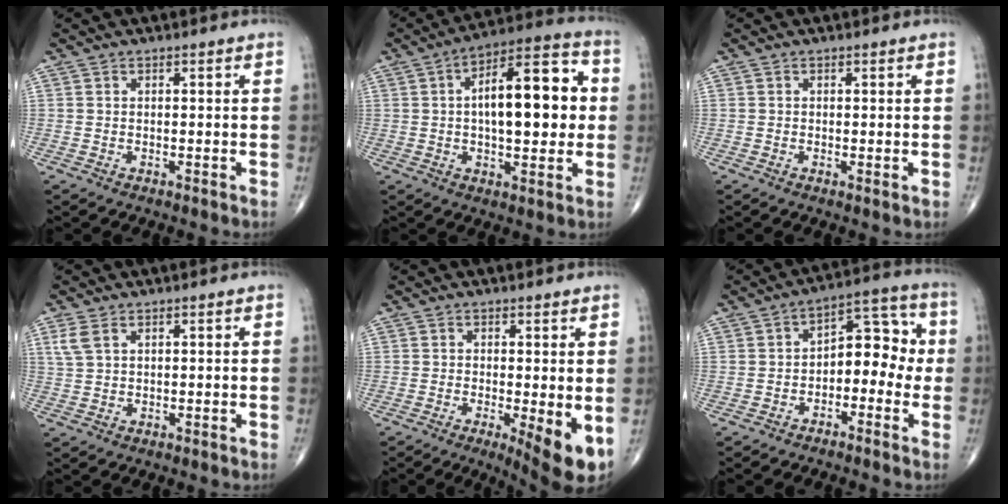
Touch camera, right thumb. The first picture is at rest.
{"total": 18.1, "force": [1.7, 7.6, 16.3], "torque": [-0.220, 0.025, 0.021]}
{"total": 0.6, "force": [0.0, 0.1, 0.5], "torque": [-0.010, -0.003, -0.005]}
{"total": 3.2, "force": [1.6, 1.7, 2.2], "torque": [-0.056, 0.006, 0.040]}
{"total": 7.3, "force": [-1.6, 1.8, 6.9], "torque": [-0.099, -0.020, -0.023]}
{"total": 9.7, "force": [-1.4, 6.1, 7.5], "torque": [-0.061, 0.047, -0.034]}